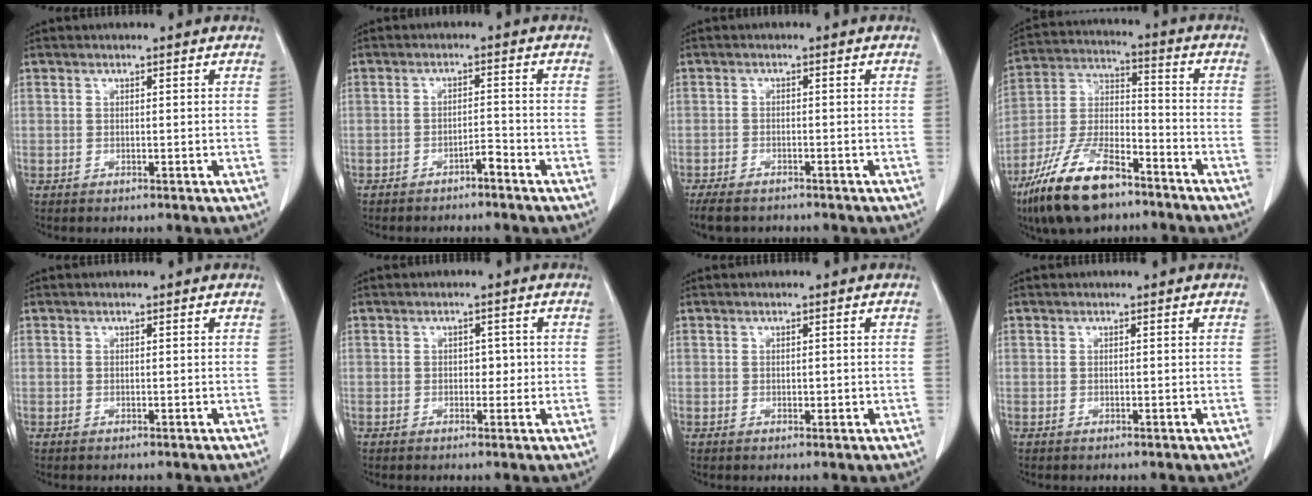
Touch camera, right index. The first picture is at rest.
{"total": 2.0, "force": [-1.7, 0.2, 1.1], "torque": [-0.015, 0.003, -0.027]}
{"total": 5.8, "force": [-4.7, 2.3, 2.4], "torque": [-0.036, -0.008, -0.070]}
{"total": 15.5, "force": [-10.6, 5.2, 10.2], "torque": [-0.209, -0.005, -0.196]}
{"total": 0.0}
{"total": 2.0, "force": [0.1, 1.4, 1.5], "torque": [-0.015, 0.005, 0.001]}
{"total": 1.1, "force": [0.0, 0.7, 0.8], "torque": [-0.009, -0.001, 0.002]}
{"total": 0.0}